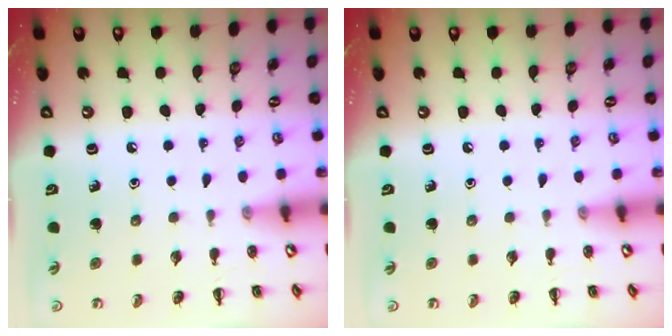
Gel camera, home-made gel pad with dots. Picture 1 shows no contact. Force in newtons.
{"total": 0.0}